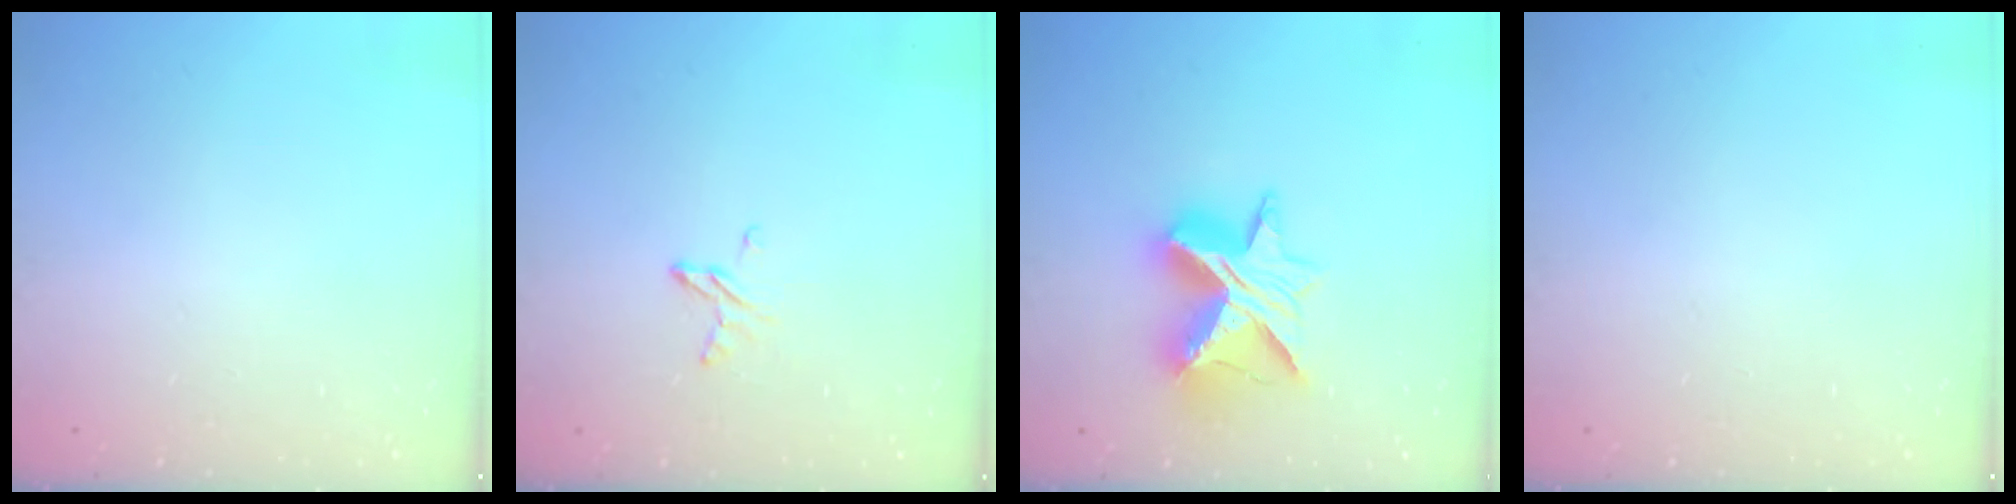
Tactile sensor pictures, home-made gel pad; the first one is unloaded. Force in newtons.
{"total": 4.6, "press": 4.5, "slide": 0.4}
{"total": 13.8, "press": 13.7, "slide": 0.9}
{"total": 0.0}